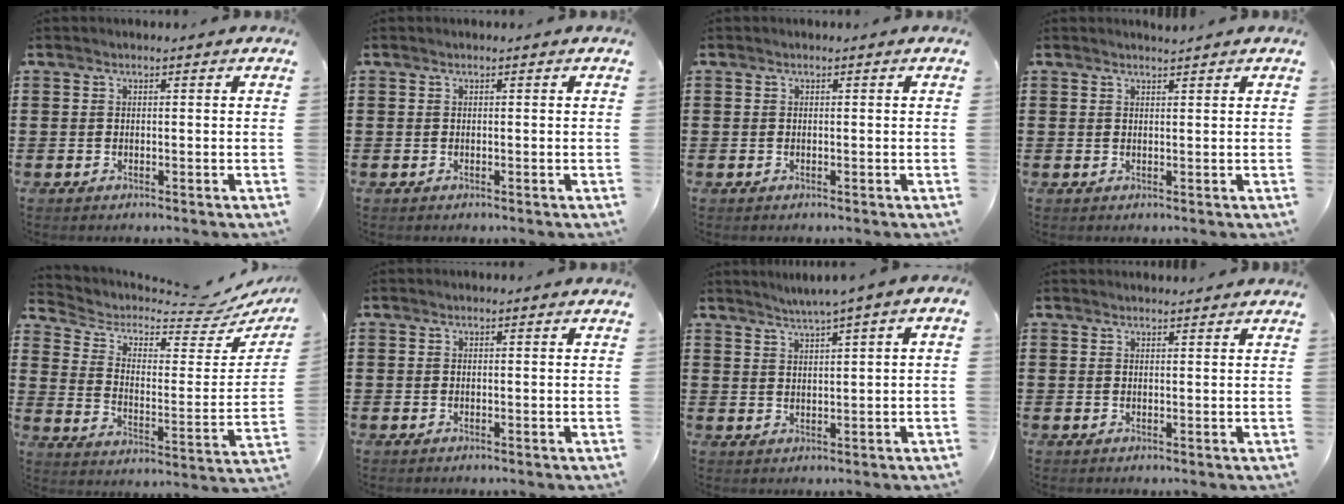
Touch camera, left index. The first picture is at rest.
{"total": 0.0}
{"total": 0.0}
{"total": 1.2, "force": [1.2, -0.1, 0.2], "torque": [-0.006, -0.002, 0.024]}
{"total": 4.5, "force": [3.8, 1.6, 1.7], "torque": [-0.052, -0.033, 0.059]}
{"total": 0.0}
{"total": 1.5, "force": [0.8, -0.4, 1.2], "torque": [-0.023, -0.005, 0.014]}
{"total": 1.0, "force": [1.0, 0.1, 0.1], "torque": [-0.005, -0.002, 0.019]}